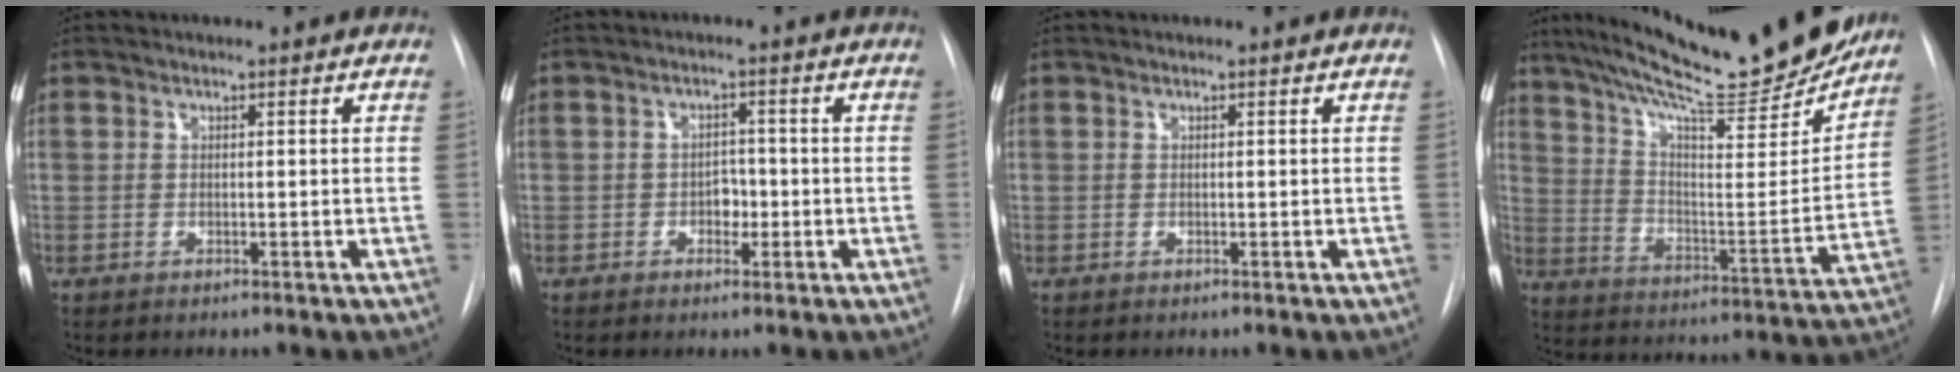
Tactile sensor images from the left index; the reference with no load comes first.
{"total": 2.5, "force": [-1.0, 1.7, 1.5], "torque": [-0.015, 0.003, -0.014]}
{"total": 0.0}
{"total": 23.7, "force": [20.7, 2.7, 11.2], "torque": [-0.186, -0.048, 0.301]}